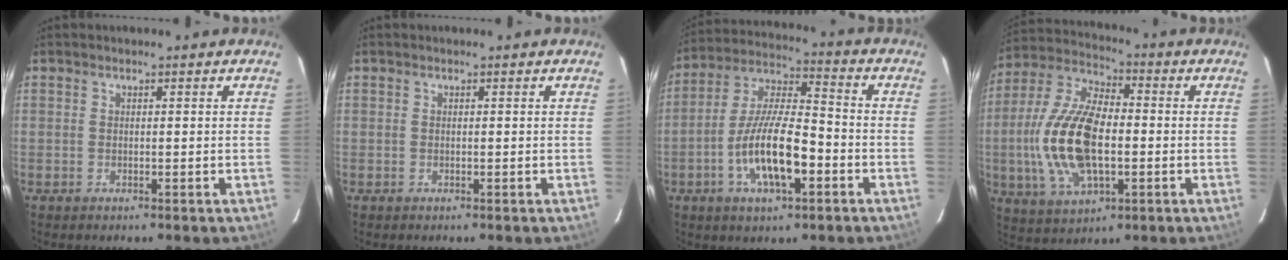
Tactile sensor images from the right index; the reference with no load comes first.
{"total": 0.0}
{"total": 14.0, "force": [-5.1, 4.4, 12.3], "torque": [-0.245, 0.000, -0.091]}
{"total": 18.0, "force": [-2.2, 8.8, 15.6], "torque": [-0.328, 0.005, -0.039]}